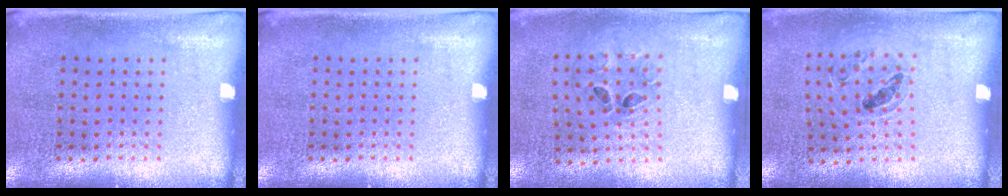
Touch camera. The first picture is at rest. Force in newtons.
{"total": 0.0}
{"total": 1.3, "press": 0.7, "slide": 1.1}
{"total": 0.9, "press": 0.8, "slide": 0.3}